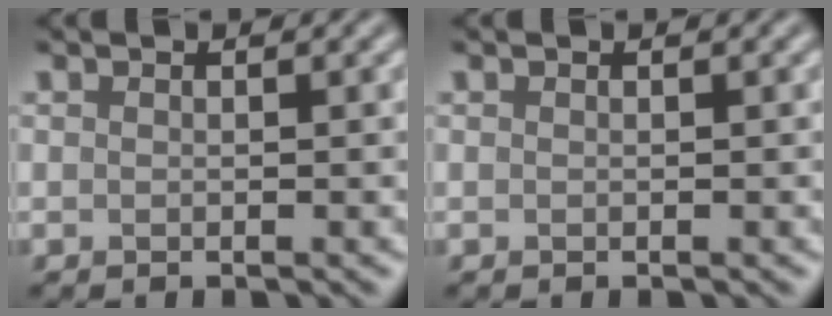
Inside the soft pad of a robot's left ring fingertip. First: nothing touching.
{"total": 0.0}